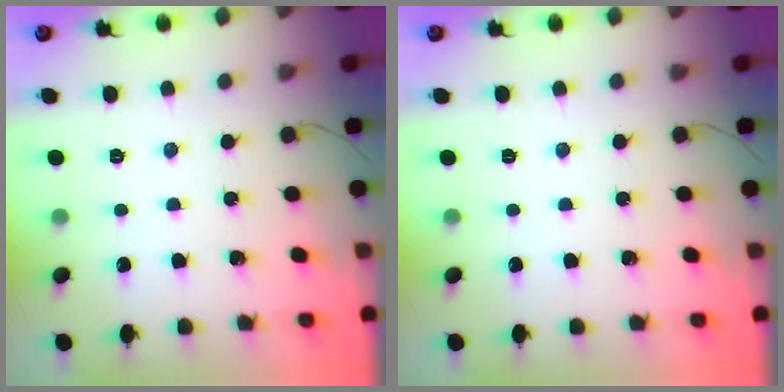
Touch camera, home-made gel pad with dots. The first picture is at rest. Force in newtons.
{"total": 0.0}